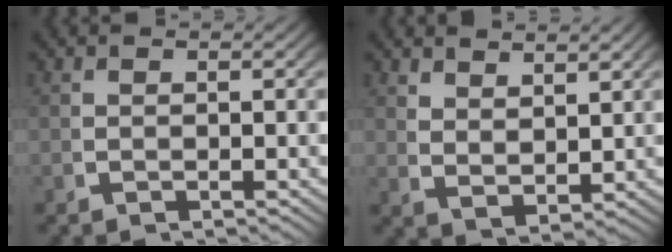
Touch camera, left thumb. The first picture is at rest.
{"total": 2.9, "force": [2.3, 1.1, 1.4], "torque": [-0.022, -0.011, 0.058]}